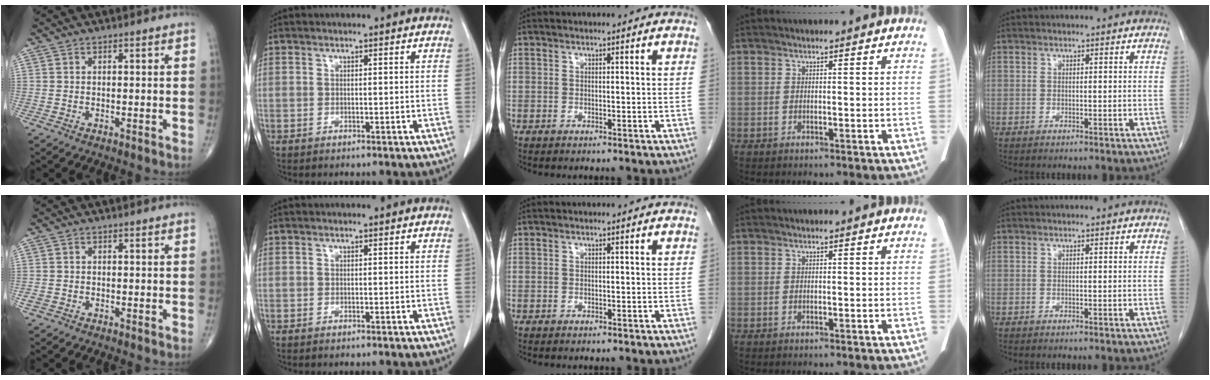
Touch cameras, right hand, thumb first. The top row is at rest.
{"thumb": {"total": 1.4, "force": [-0.6, 1.0, 0.7], "torque": [-0.017, -0.001, -0.014]}}